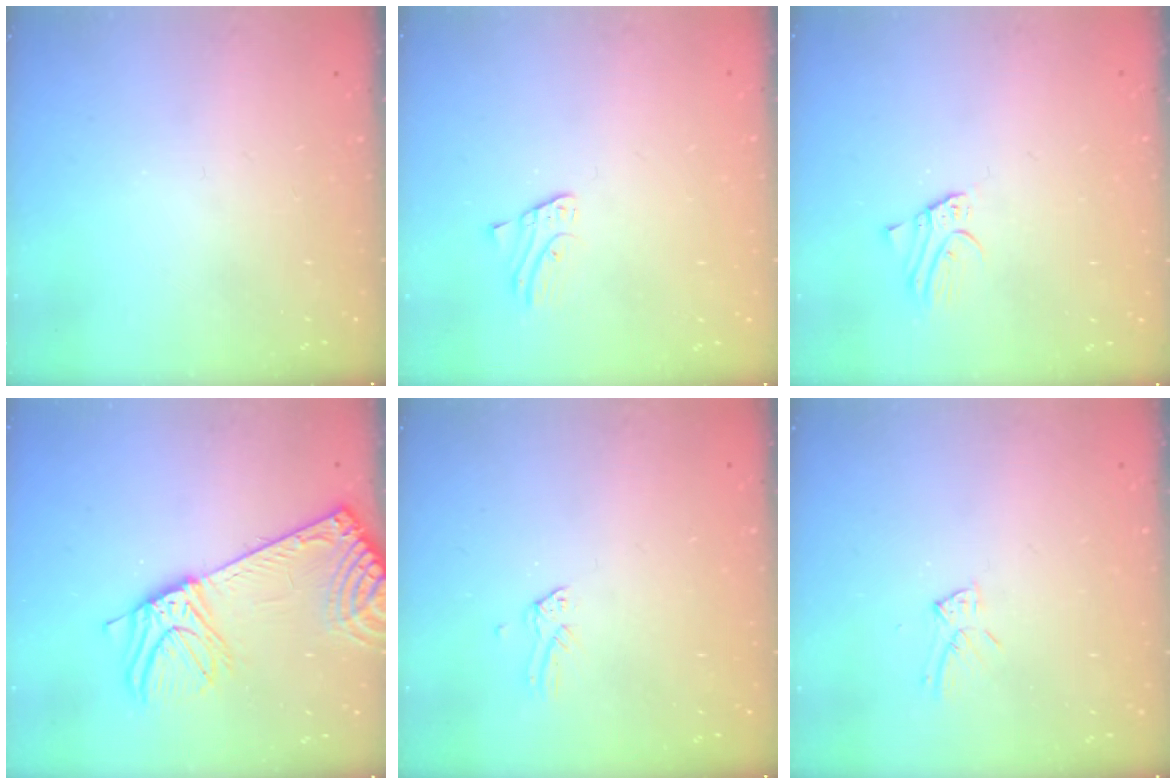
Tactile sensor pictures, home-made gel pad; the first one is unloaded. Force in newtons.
{"total": 1.3, "press": 1.2, "slide": 0.1}
{"total": 2.3, "press": 2.3, "slide": 0.2}
{"total": 18.3, "press": 17.8, "slide": 4.3}
{"total": 0.0}
{"total": 5.4, "press": 5.4, "slide": 0.6}